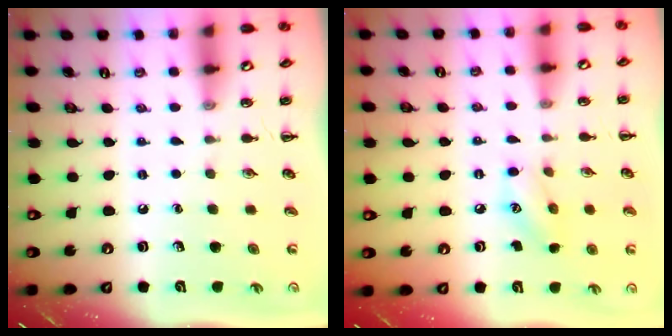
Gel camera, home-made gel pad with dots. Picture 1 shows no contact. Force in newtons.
{"total": 7.7, "press": 7.6, "slide": 0.7}